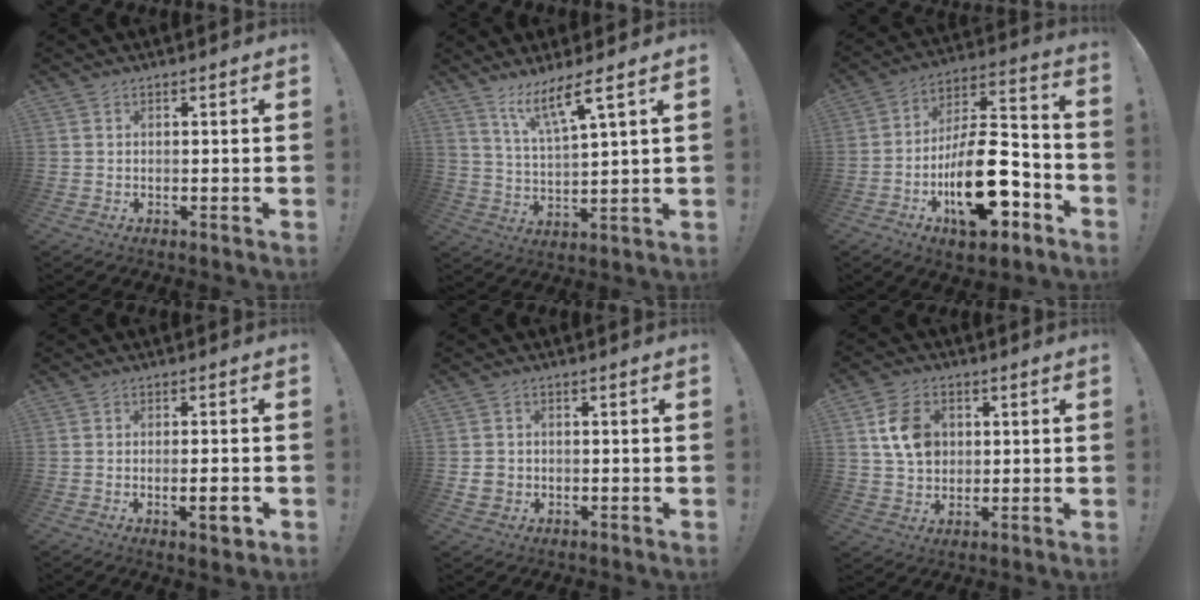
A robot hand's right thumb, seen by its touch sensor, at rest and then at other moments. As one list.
[{"total": 9.5, "force": [6.5, 1.0, 6.9], "torque": [-0.116, -0.035, 0.106]}, {"total": 23.6, "force": [-9.1, 11.1, 18.7], "torque": [-0.308, 0.065, -0.137]}, {"total": 4.8, "force": [-1.6, 0.7, 4.4], "torque": [-0.062, -0.002, -0.022]}, {"total": 3.8, "force": [-0.1, 3.5, 1.4], "torque": [-0.018, 0.001, -0.002]}, {"total": 11.5, "force": [2.9, 9.2, 6.3], "torque": [-0.092, 0.001, 0.059]}]